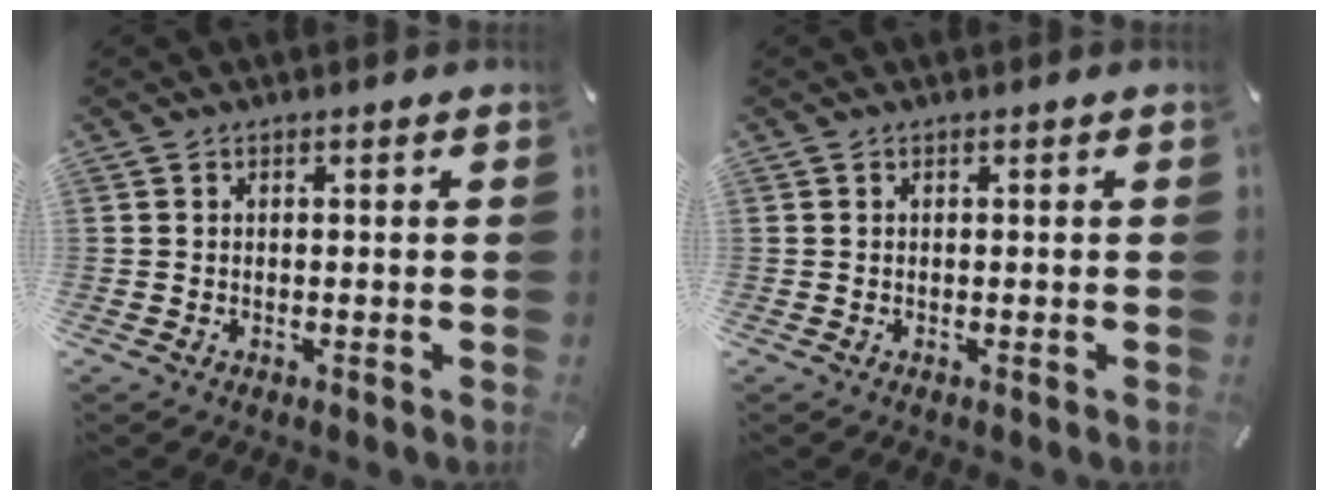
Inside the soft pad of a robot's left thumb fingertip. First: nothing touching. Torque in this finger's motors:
{"motor_torque": [0.01, -0.01, 0.01, 0.04, 0.00]}